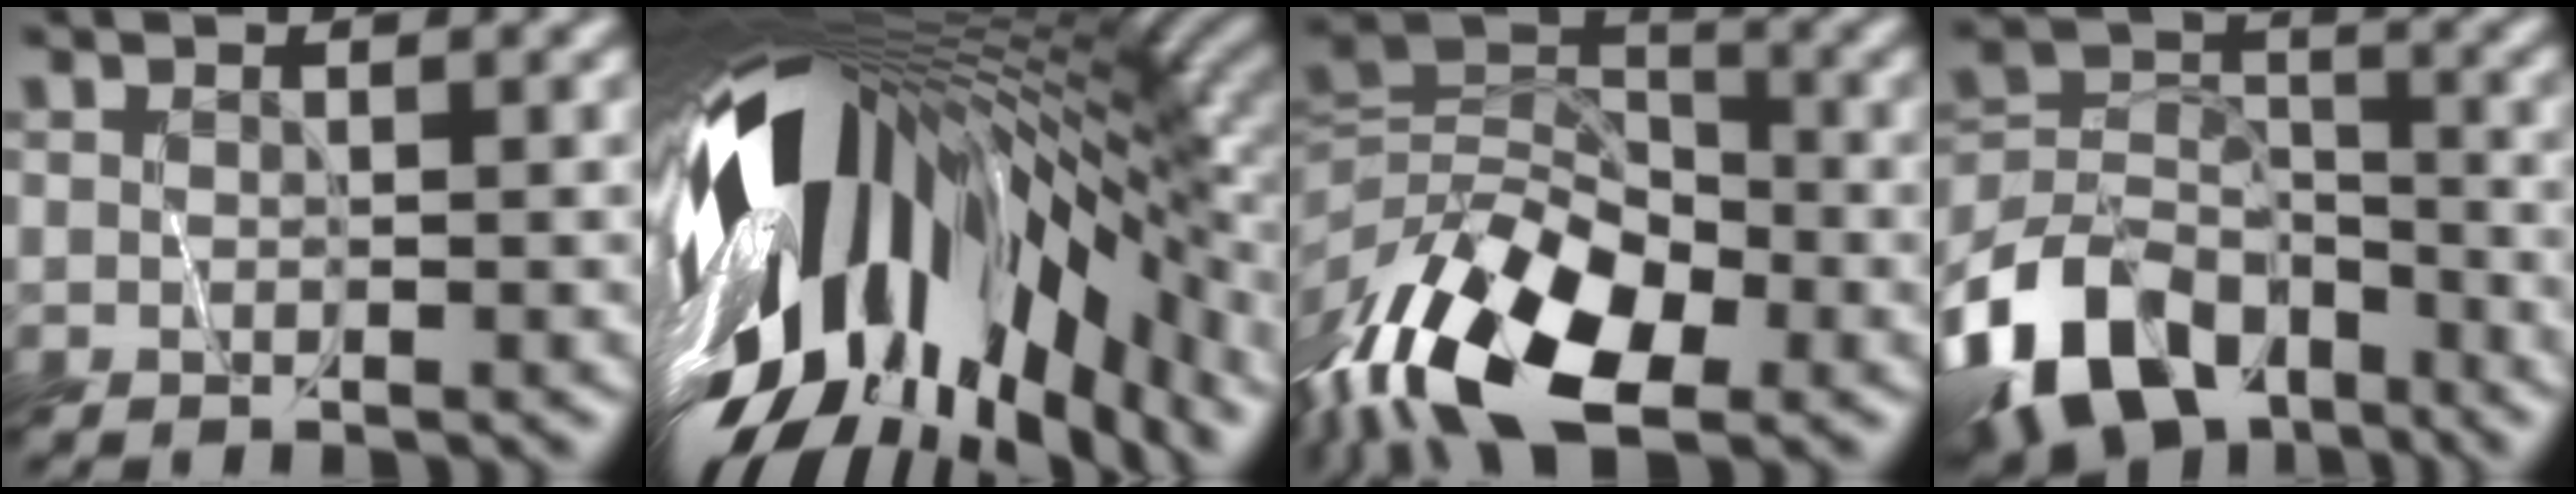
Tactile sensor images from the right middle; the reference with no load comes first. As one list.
[{"total": 17.4, "force": [-2.9, 7.8, 15.3], "torque": [-0.290, -0.034, -0.039]}, {"total": 12.6, "force": [-6.1, 6.6, 8.8], "torque": [-0.170, 0.004, -0.125]}, {"total": 10.8, "force": [-7.8, 5.9, 4.6], "torque": [-0.089, 0.008, -0.155]}]